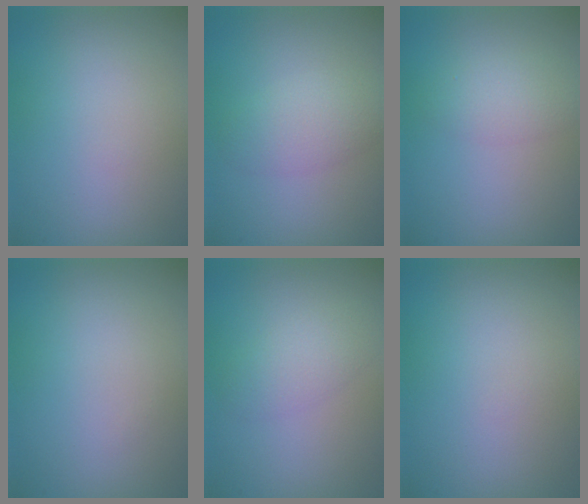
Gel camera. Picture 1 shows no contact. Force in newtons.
{"total": 3.0, "press": 3.0, "slide": 0.2}
{"total": 2.2, "press": 2.2, "slide": 0.1}
{"total": 0.0}
{"total": 2.3, "press": 2.3, "slide": 0.1}
{"total": 0.0}